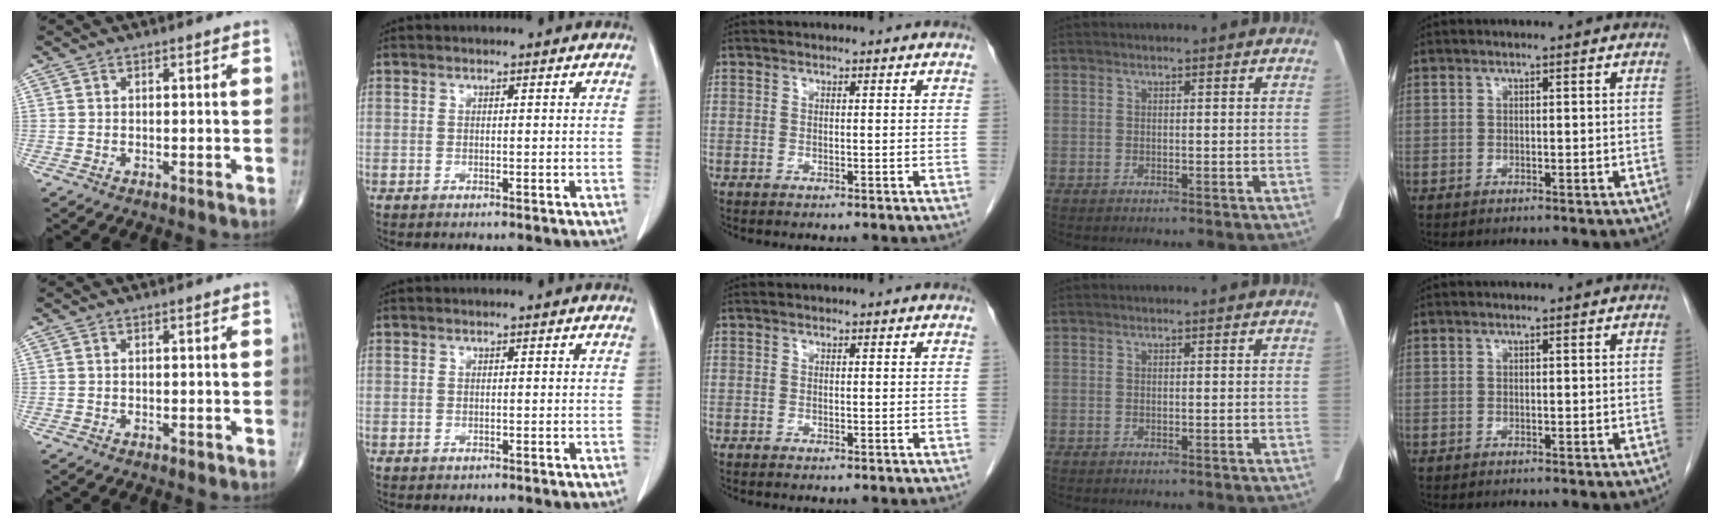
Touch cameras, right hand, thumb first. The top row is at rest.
{"thumb": {"total": 0.6, "force": [-0.3, 0.3, 0.4], "torque": [-0.006, -0.001, -0.005]}}